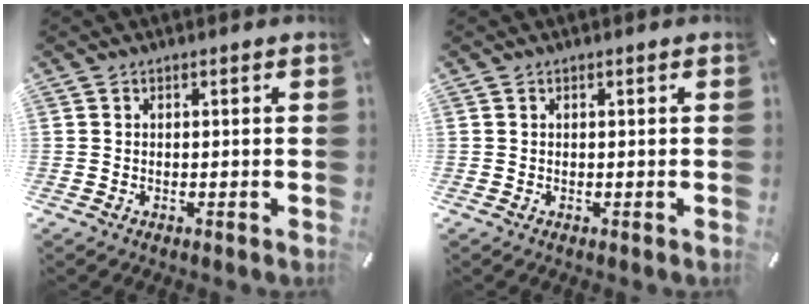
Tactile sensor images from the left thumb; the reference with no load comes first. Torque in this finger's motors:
{"motor_torque": [0.00, 0.00, -0.01, 0.01, 0.00]}